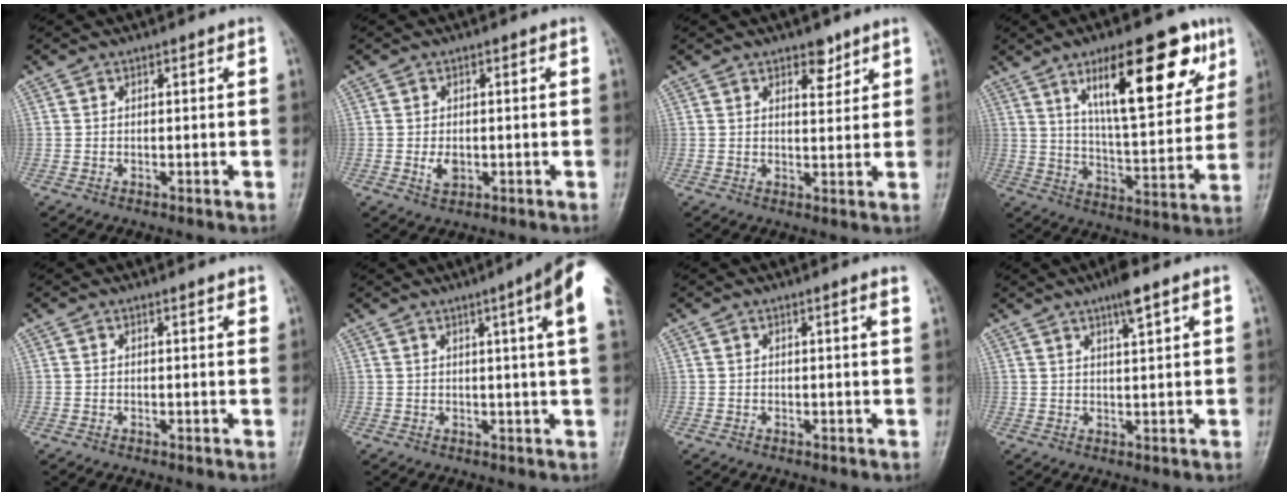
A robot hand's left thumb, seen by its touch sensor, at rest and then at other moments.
{"total": 3.0, "force": [-0.5, 2.0, 2.1], "torque": [-0.032, -0.002, -0.006]}
{"total": 3.8, "force": [2.6, 1.9, 2.1], "torque": [-0.010, -0.016, 0.037]}
{"total": 21.0, "force": [10.4, 7.4, 16.7], "torque": [-0.207, -0.036, 0.166]}
{"total": 1.7, "force": [1.5, 0.6, 0.8], "torque": [-0.002, -0.003, 0.015]}
{"total": 9.8, "force": [4.1, -0.1, 8.8], "torque": [-0.111, -0.007, 0.038]}
{"total": 1.3, "force": [0.9, -0.3, 0.9], "torque": [-0.016, -0.005, 0.011]}
{"total": 4.8, "force": [3.1, 0.7, 3.6], "torque": [-0.057, -0.012, 0.049]}